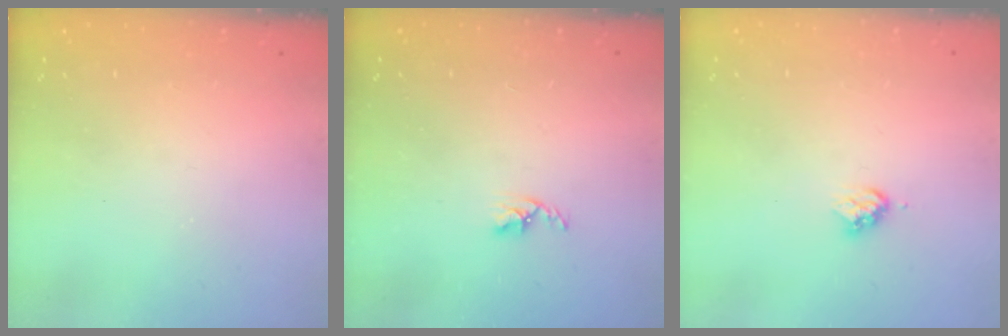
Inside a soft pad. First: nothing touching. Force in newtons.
{"total": 2.5, "press": 2.5, "slide": 0.4}
{"total": 3.6, "press": 3.6, "slide": 0.4}